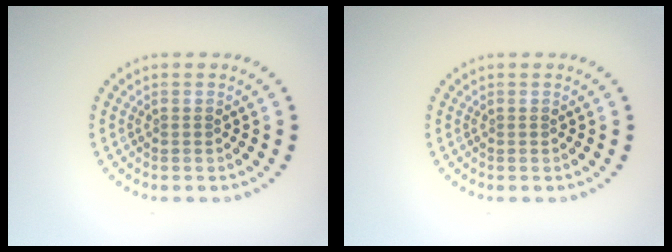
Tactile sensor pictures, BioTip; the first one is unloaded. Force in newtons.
{"total": 0.0}